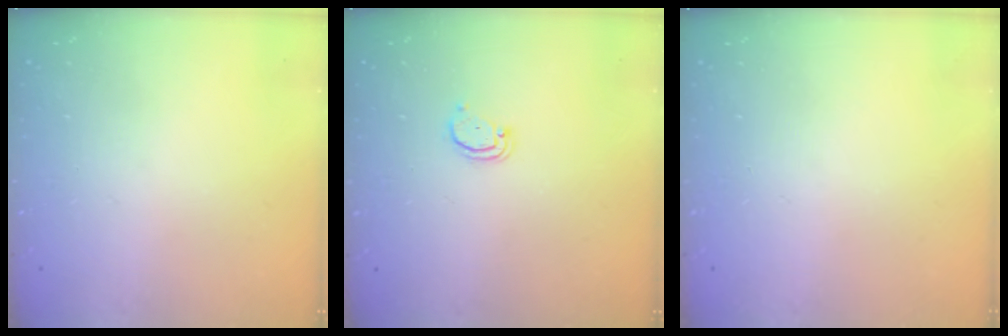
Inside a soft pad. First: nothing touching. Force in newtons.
{"total": 2.1, "press": 2.1, "slide": 0.2}
{"total": 0.0}